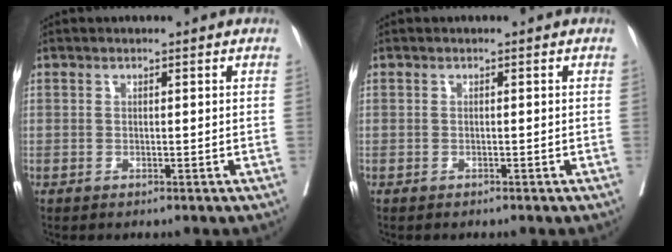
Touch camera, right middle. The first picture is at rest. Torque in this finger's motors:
{"motor_torque": [0.05, -0.33, -0.16, -0.01]}